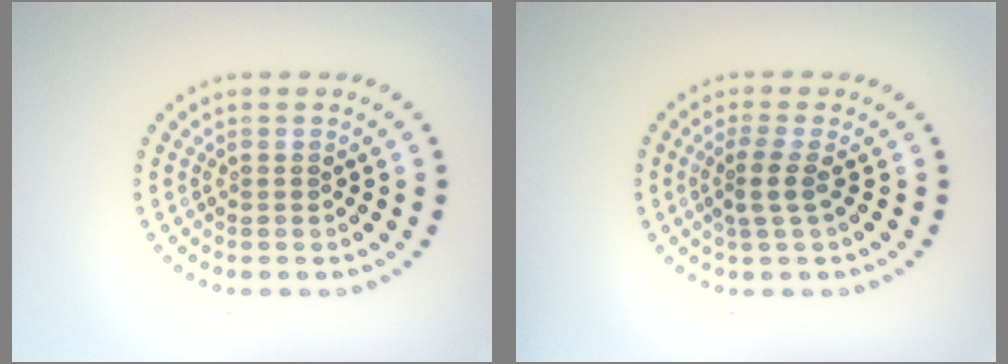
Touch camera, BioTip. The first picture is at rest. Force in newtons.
{"total": 2.0, "press": 1.5, "slide": 1.3}